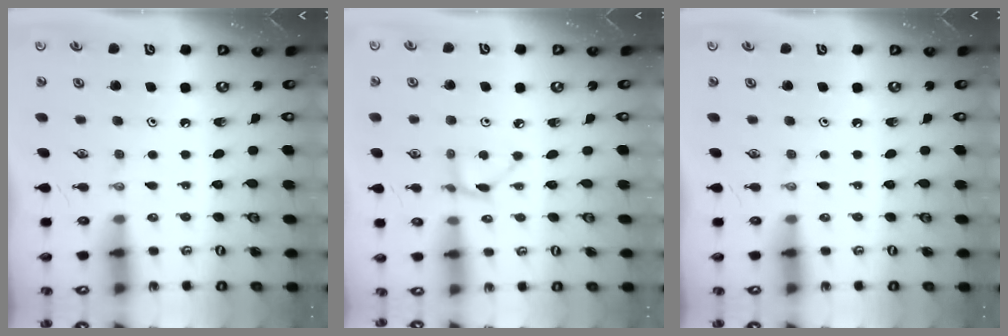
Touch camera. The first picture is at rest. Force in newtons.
{"total": 4.0, "press": 4.0, "slide": 0.5}
{"total": 0.0}